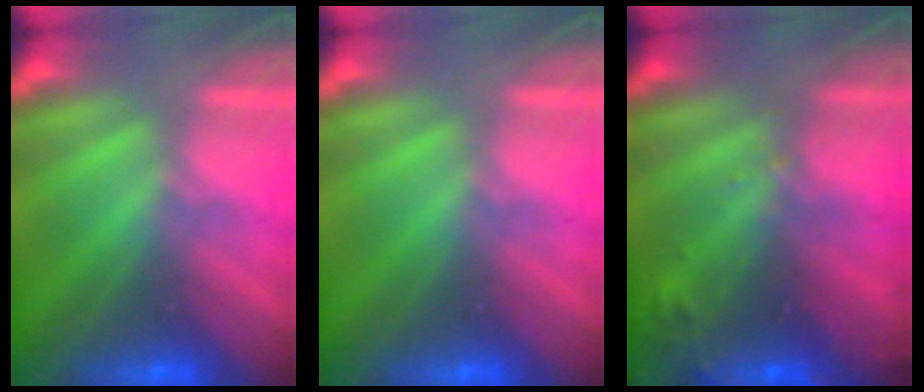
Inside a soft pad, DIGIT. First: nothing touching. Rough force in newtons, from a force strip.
{"total": 0.0}
{"total": 6.7}